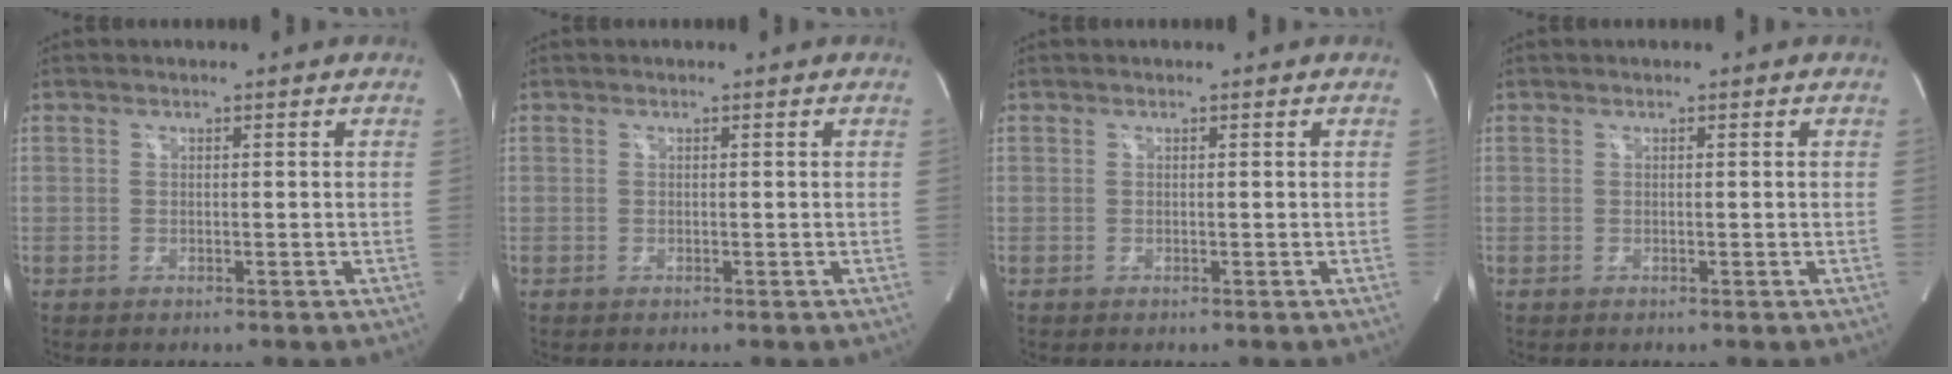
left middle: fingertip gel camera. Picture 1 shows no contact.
{"total": 0.0}
{"total": 0.0}
{"total": 0.0}